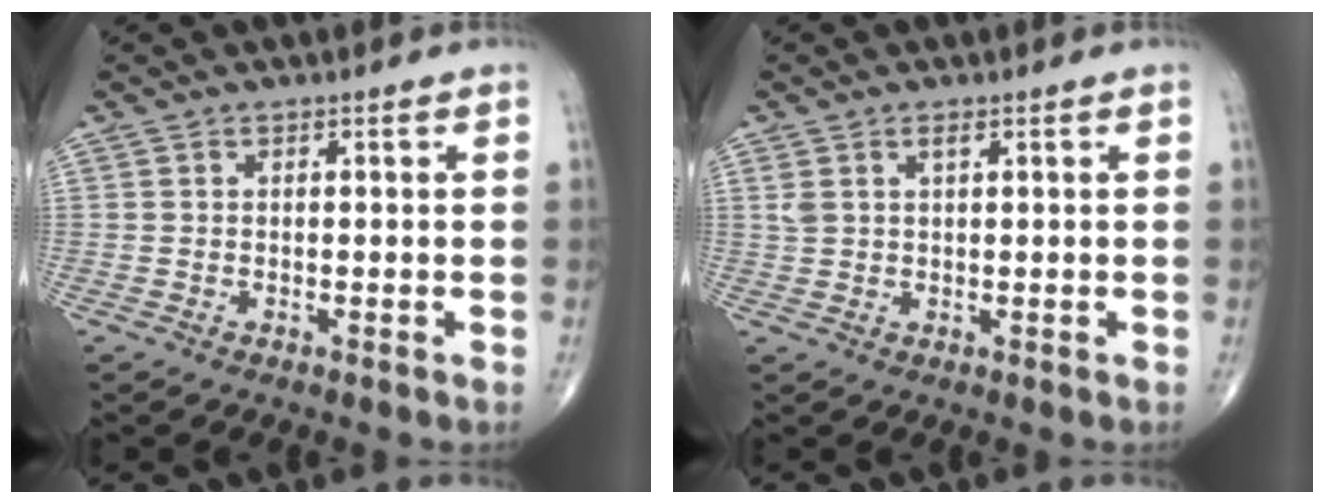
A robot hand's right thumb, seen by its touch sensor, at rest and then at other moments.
{"total": 2.5, "force": [1.2, 1.1, 1.8], "torque": [-0.043, 0.005, 0.032]}